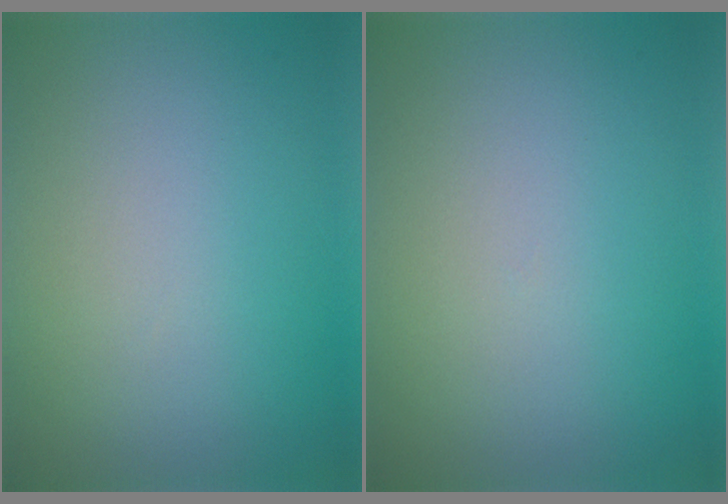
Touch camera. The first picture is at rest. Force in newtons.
{"total": 0.0}